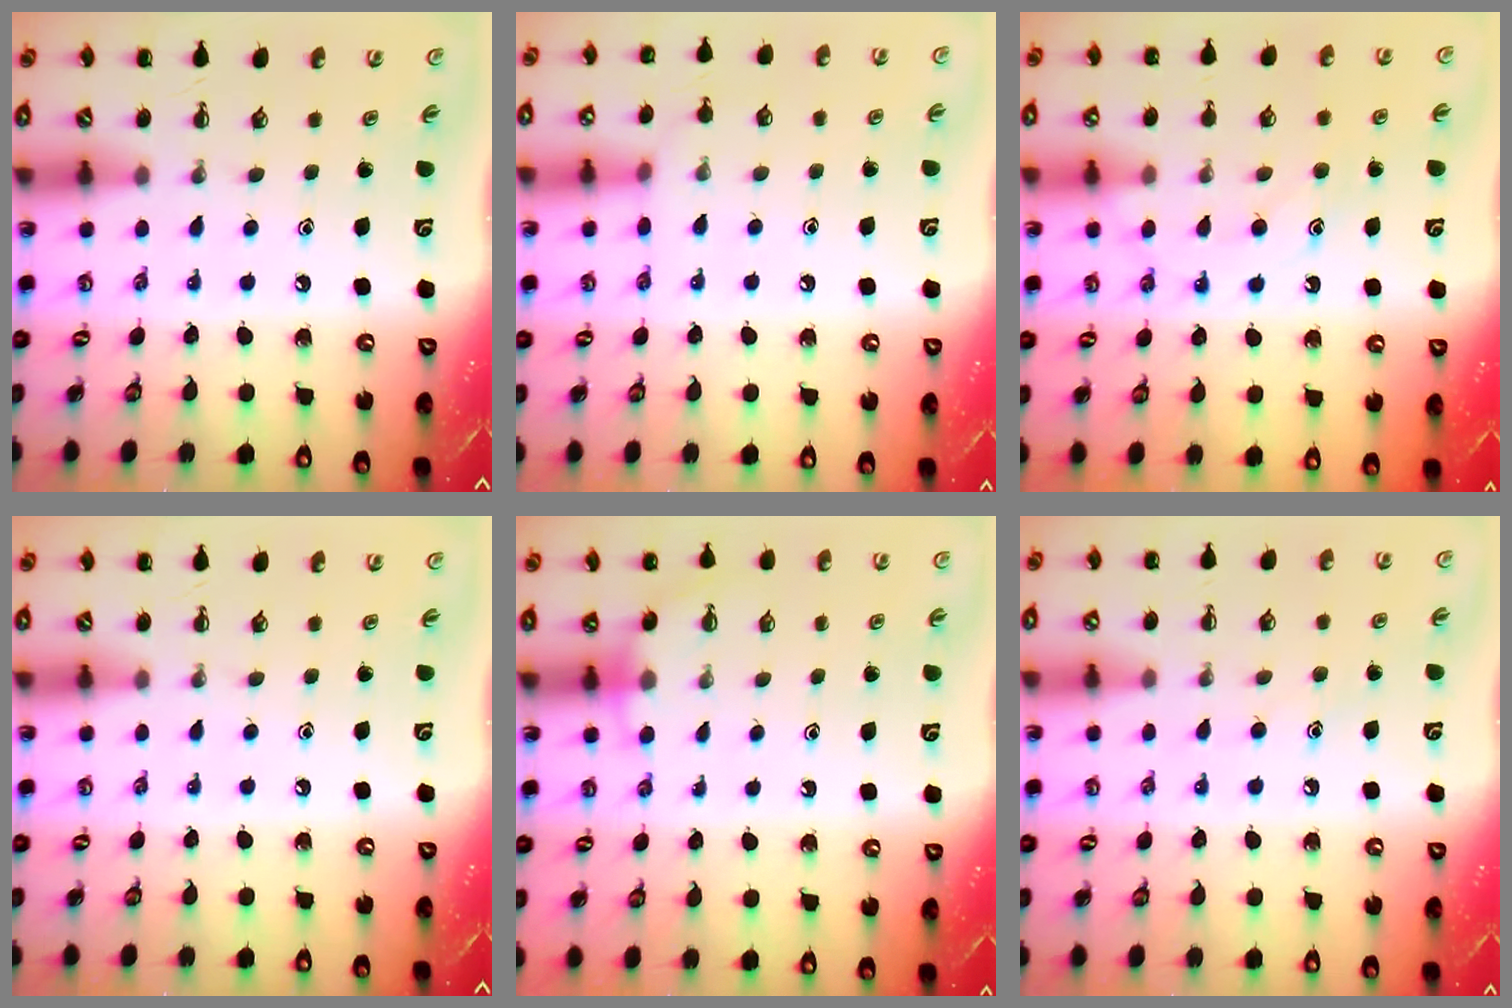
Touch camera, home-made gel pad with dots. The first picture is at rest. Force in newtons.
{"total": 7.3, "press": 7.0, "slide": 2.1}
{"total": 11.2, "press": 11.2, "slide": 0.8}
{"total": 0.0}
{"total": 5.9, "press": 5.7, "slide": 1.5}
{"total": 8.3, "press": 8.2, "slide": 1.4}